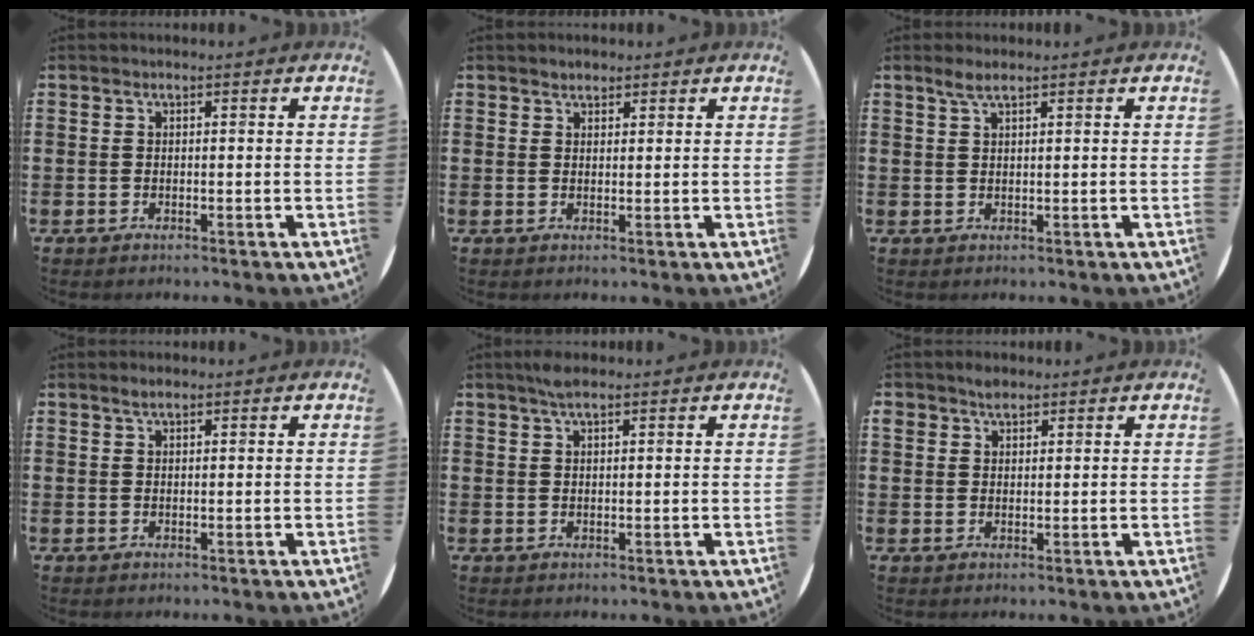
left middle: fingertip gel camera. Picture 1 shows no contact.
{"total": 1.4, "force": [1.3, 0.5, 0.1], "torque": [-0.004, 0.002, 0.025]}
{"total": 2.0, "force": [1.5, 0.3, 1.3], "torque": [-0.028, 0.003, 0.026]}
{"total": 1.2, "force": [1.0, 0.3, 0.6], "torque": [-0.013, 0.003, 0.017]}
{"total": 2.0, "force": [1.6, 0.4, 1.2], "torque": [-0.026, 0.003, 0.029]}
{"total": 2.0, "force": [1.7, 1.0, 0.3], "torque": [-0.001, -0.001, 0.033]}